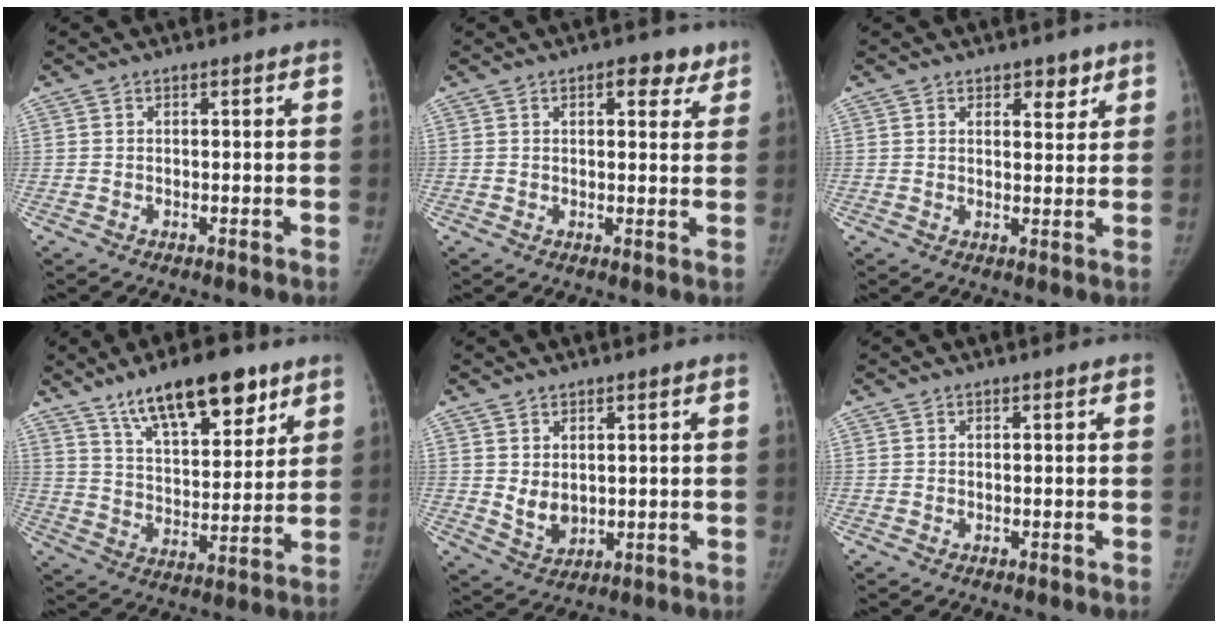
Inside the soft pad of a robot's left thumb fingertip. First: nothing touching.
{"total": 5.1, "force": [2.9, 2.5, 3.3], "torque": [-0.017, -0.010, 0.033]}
{"total": 3.7, "force": [2.4, 2.0, 2.0], "torque": [-0.004, -0.015, 0.035]}
{"total": 17.0, "force": [11.1, 6.4, 11.0], "torque": [-0.135, -0.051, 0.188]}
{"total": 4.3, "force": [0.8, 3.2, 2.8], "torque": [-0.038, -0.016, 0.029]}
{"total": 0.0}